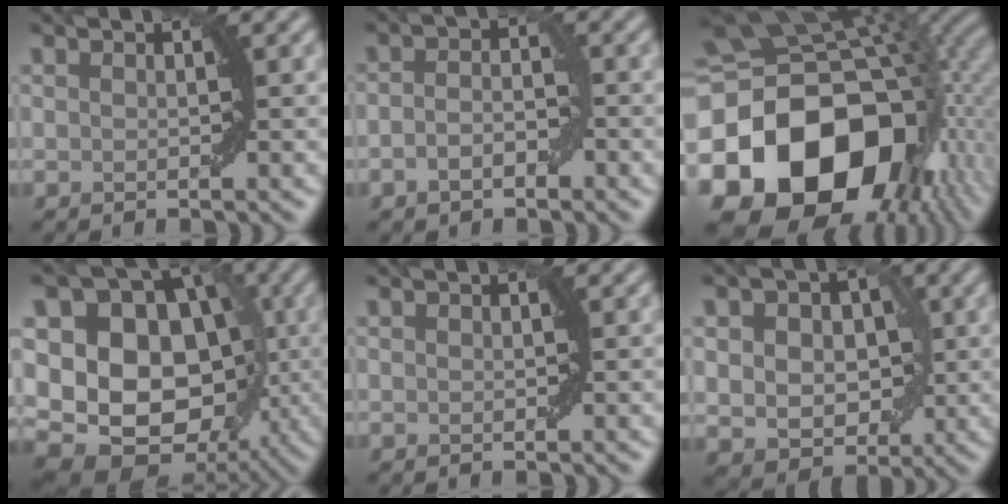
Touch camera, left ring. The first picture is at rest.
{"total": 2.5, "force": [-1.0, 1.4, 1.9], "torque": [-0.034, 0.002, -0.021]}
{"total": 20.5, "force": [-5.2, 14.6, 13.4], "torque": [-0.279, -0.047, -0.064]}
{"total": 15.2, "force": [0.0, 11.5, 9.9], "torque": [-0.123, 0.003, -0.007]}
{"total": 0.0}
{"total": 7.5, "force": [1.0, 5.7, 4.7], "torque": [-0.061, 0.016, 0.003]}